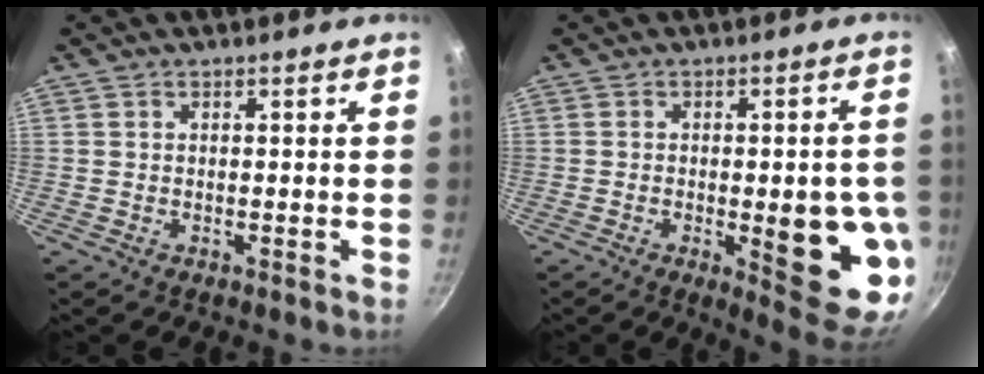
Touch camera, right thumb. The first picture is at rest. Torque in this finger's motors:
{"motor_torque": [2.12, 1.93, 1.77, -0.25, 0.31]}